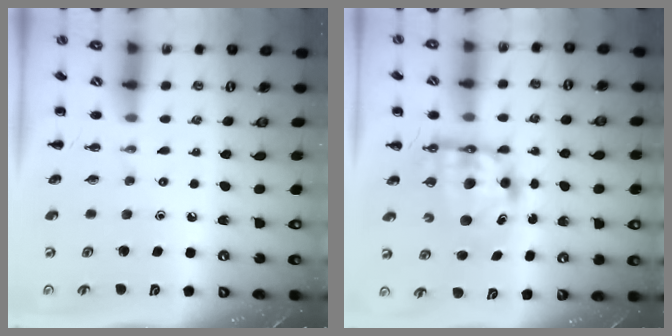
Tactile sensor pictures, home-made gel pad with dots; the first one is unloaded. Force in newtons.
{"total": 7.4, "press": 7.2, "slide": 1.8}